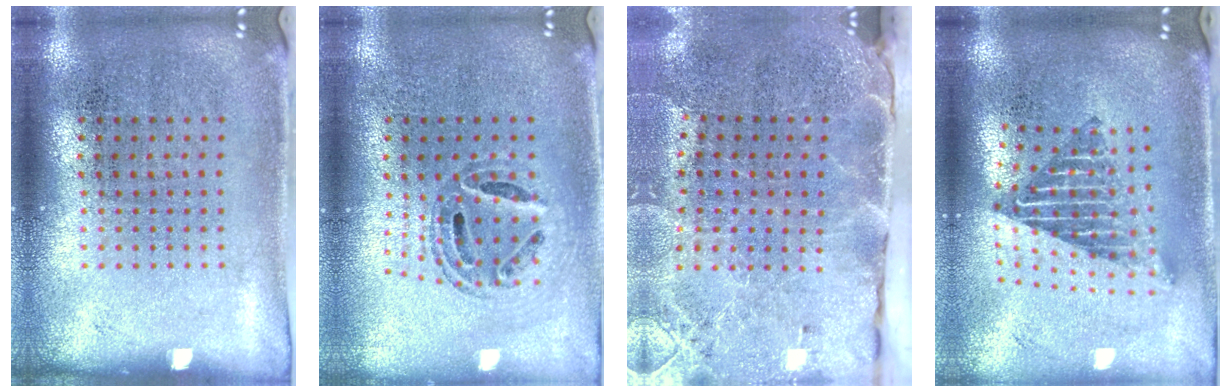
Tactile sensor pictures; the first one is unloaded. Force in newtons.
{"total": 0.8, "press": 0.7, "slide": 0.1}
{"total": 4.0, "press": 3.2, "slide": 2.4}
{"total": 2.2, "press": 1.6, "slide": 1.4}